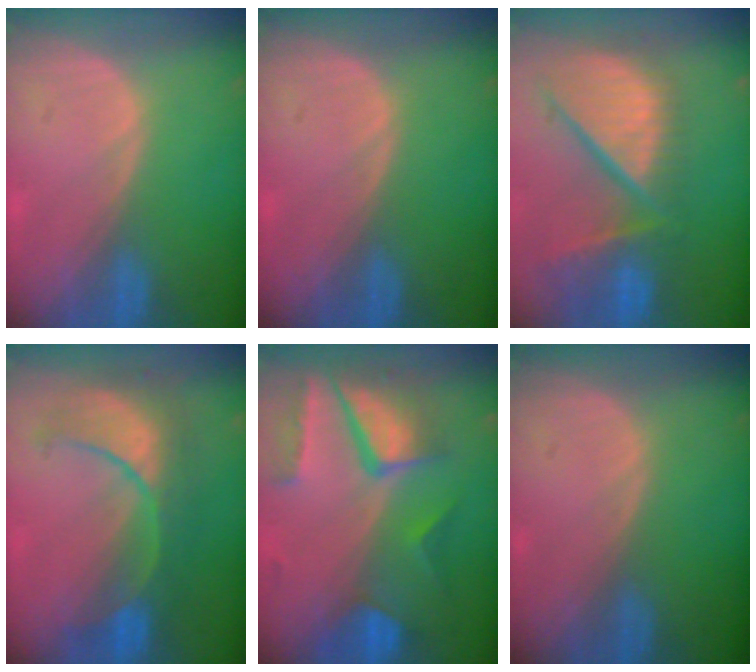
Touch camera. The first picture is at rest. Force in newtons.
{"total": 0.0}
{"total": 13.1, "press": 10.9, "slide": 7.3}
{"total": 9.1, "press": 9.1, "slide": 0.6}
{"total": 10.4, "press": 8.8, "slide": 5.7}
{"total": 0.0}